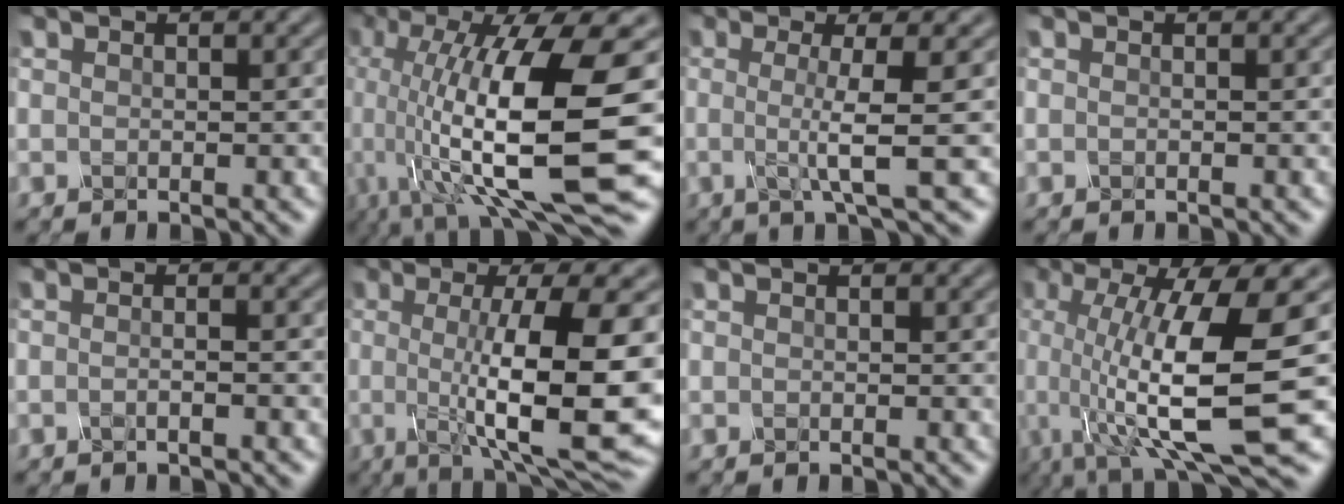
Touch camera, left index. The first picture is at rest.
{"total": 16.3, "force": [-1.3, 4.8, 15.6], "torque": [-0.282, 0.015, -0.015]}
{"total": 4.7, "force": [-0.2, 0.7, 4.6], "torque": [-0.075, -0.006, -0.008]}
{"total": 0.0}
{"total": 1.7, "force": [-0.1, 0.9, 1.4], "torque": [0.002, -0.008, -0.024]}
{"total": 13.0, "force": [-0.8, 3.3, 12.5], "torque": [-0.166, -0.011, -0.010]}
{"total": 0.0}
{"total": 13.0, "force": [-0.9, 3.2, 12.5], "torque": [-0.213, -0.006, -0.006]}